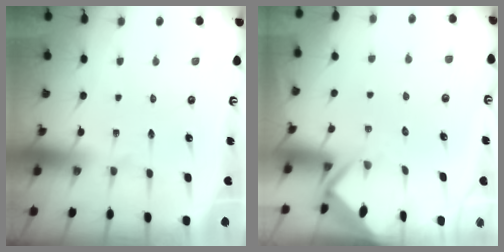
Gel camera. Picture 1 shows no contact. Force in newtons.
{"total": 3.0, "press": 3.0, "slide": 0.2}